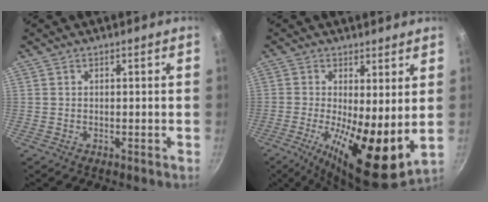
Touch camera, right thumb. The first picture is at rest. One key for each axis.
{"total": 14.9, "fx": -0.6, "fy": 5.2, "fz": 13.9, "tx": -0.217, "ty": -0.031, "tz": -0.006}